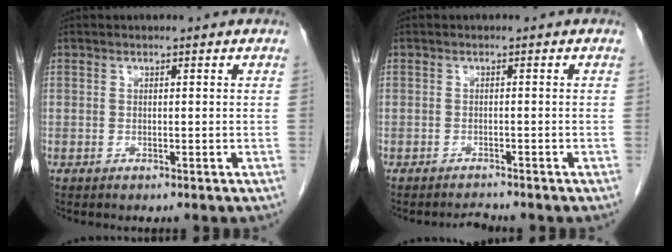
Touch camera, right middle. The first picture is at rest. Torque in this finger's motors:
{"motor_torque": [0.00, 0.00, -0.01, -0.01]}